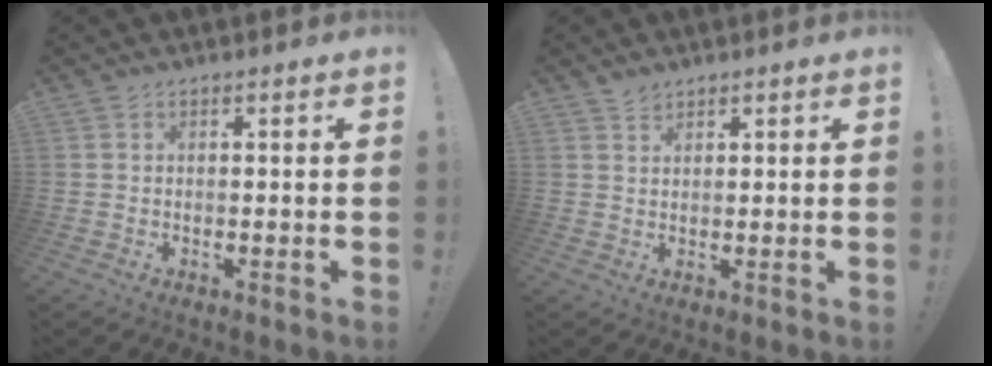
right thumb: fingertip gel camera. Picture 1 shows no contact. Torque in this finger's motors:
{"motor_torque": [-0.11, 0.20, -0.20, 0.49, 0.01]}